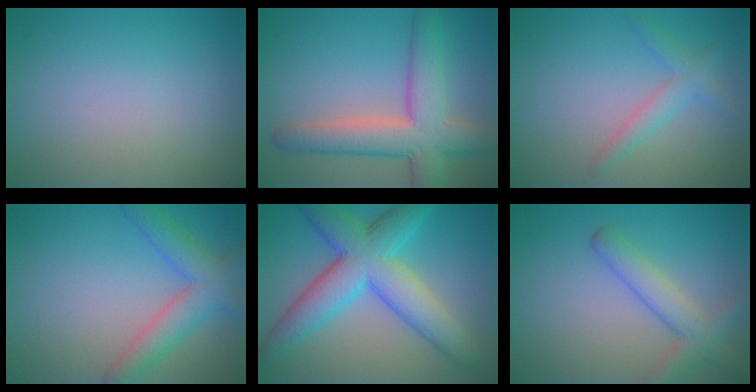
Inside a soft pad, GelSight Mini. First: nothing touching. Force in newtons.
{"total": 7.4, "press": 7.4, "slide": 0.6}
{"total": 2.2, "press": 2.2, "slide": 0.0}
{"total": 4.6, "press": 4.6, "slide": 0.1}
{"total": 8.8, "press": 8.8, "slide": 0.1}
{"total": 3.8, "press": 3.8, "slide": 0.3}